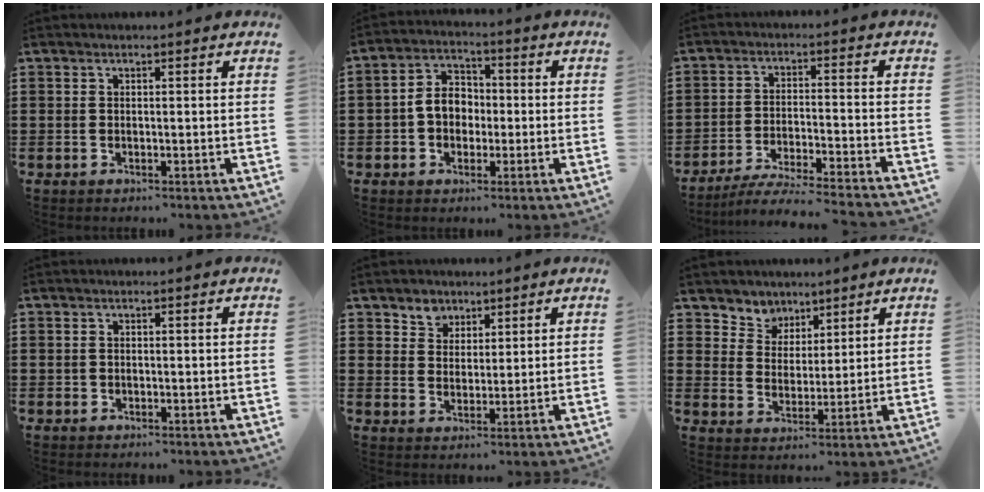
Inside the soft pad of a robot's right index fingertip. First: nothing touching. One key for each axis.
{"total": 5.6, "fx": -0.8, "fy": 4.4, "fz": 3.4, "tx": -0.080, "ty": 0.011, "tz": -0.018}
{"total": 5.3, "fx": -5.0, "fy": -0.3, "fz": 1.8, "tx": -0.046, "ty": -0.015, "tz": -0.102}
{"total": 0.6, "fx": 0.0, "fy": 0.5, "fz": 0.1, "tx": -0.004, "ty": 0.004, "tz": -0.001}
{"total": 3.8, "fx": 2.6, "fy": 2.8, "fz": -0.1, "tx": -0.017, "ty": 0.008, "tz": 0.048}
{"total": 5.0, "fx": 3.8, "fy": 3.0, "fz": -0.9, "tx": -0.013, "ty": -0.013, "tz": 0.070}